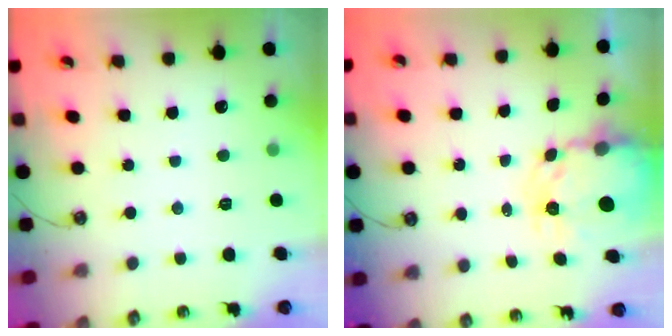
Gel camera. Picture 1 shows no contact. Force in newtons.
{"total": 5.1, "press": 5.1, "slide": 0.2}